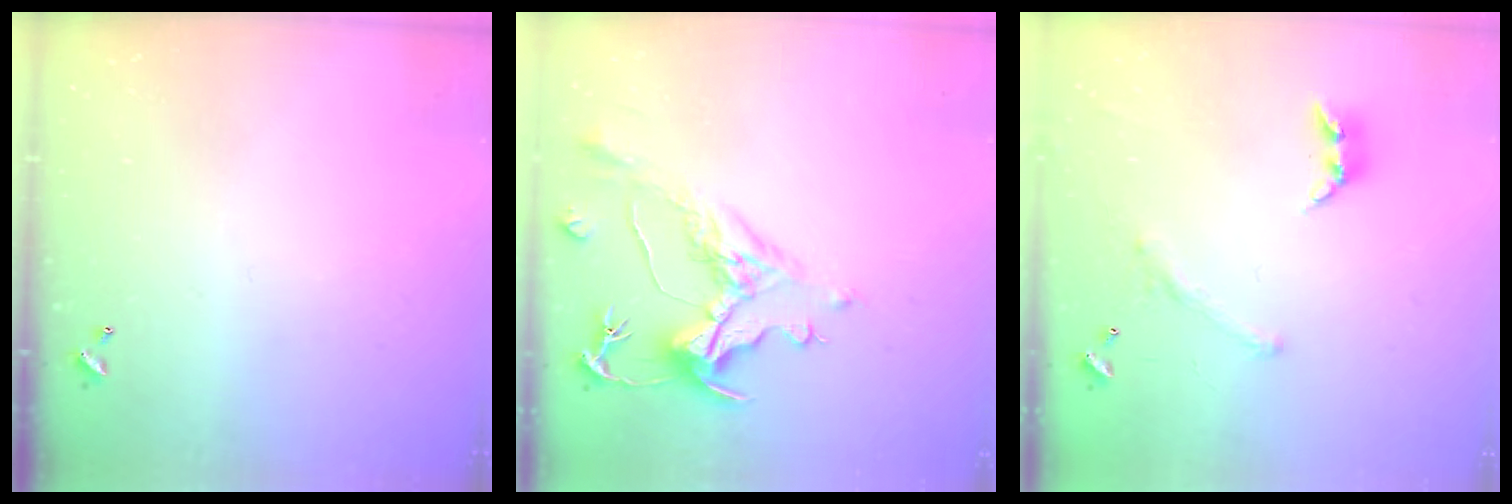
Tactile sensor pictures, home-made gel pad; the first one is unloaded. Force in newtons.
{"total": 1.4, "press": 0.2, "slide": 1.4}
{"total": 1.5, "press": 1.0, "slide": 1.2}